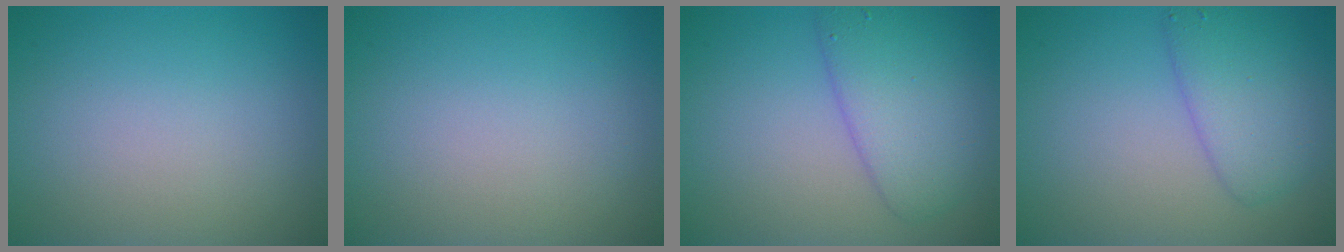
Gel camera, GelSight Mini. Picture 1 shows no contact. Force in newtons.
{"total": 0.0}
{"total": 5.0, "press": 5.0, "slide": 0.1}
{"total": 3.9, "press": 3.9, "slide": 0.1}